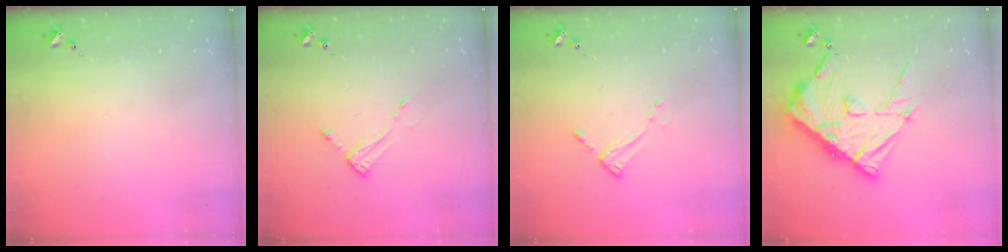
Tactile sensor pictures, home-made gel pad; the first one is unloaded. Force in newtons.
{"total": 3.7, "press": 3.7, "slide": 0.1}
{"total": 2.7, "press": 2.7, "slide": 0.4}
{"total": 18.0, "press": 17.9, "slide": 1.6}